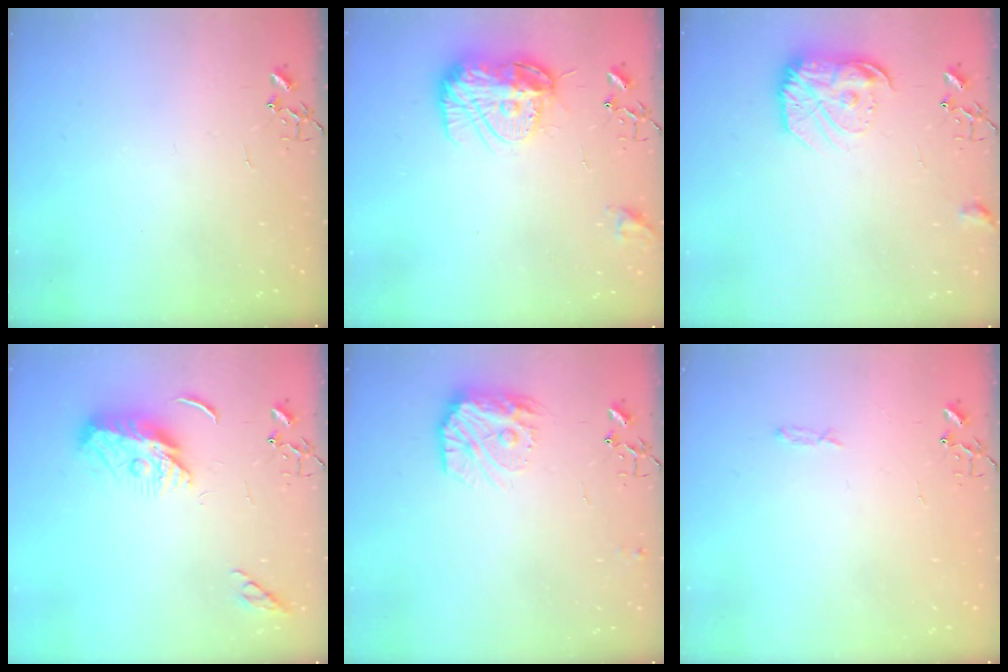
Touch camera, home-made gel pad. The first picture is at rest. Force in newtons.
{"total": 14.7, "press": 14.6, "slide": 1.5}
{"total": 14.7, "press": 14.7, "slide": 0.8}
{"total": 9.5, "press": 9.5, "slide": 0.4}
{"total": 13.2, "press": 13.2, "slide": 0.9}
{"total": 3.7, "press": 3.7, "slide": 0.6}